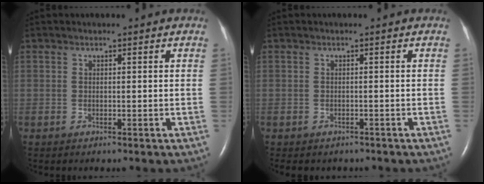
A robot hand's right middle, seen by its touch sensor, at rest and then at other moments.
{"total": 4.0, "force": [-3.3, 2.0, 0.9], "torque": [-0.012, 0.003, -0.037]}